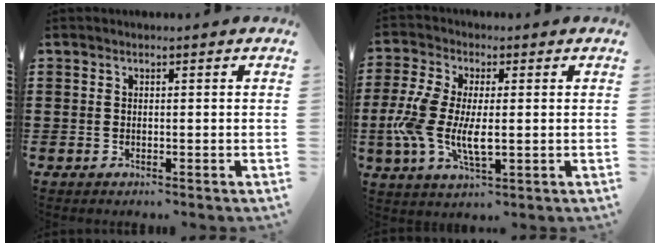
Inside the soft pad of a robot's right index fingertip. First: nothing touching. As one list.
[{"total": 8.9, "force": [-0.8, 4.1, 7.9], "torque": [-0.181, -0.007, -0.018]}]